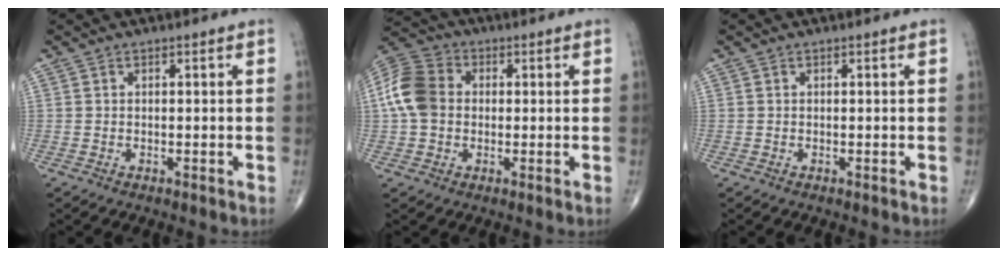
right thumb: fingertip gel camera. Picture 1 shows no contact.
{"total": 10.1, "force": [0.4, 7.9, 6.3], "torque": [-0.122, 0.025, -0.003]}
{"total": 0.0}